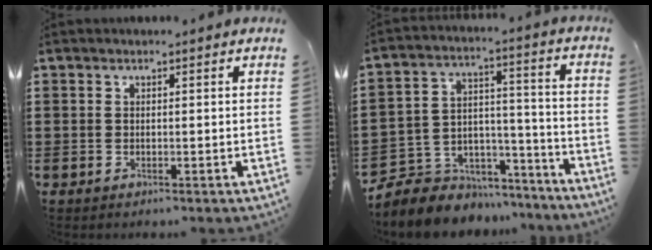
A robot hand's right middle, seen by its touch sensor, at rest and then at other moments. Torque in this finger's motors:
{"motor_torque": [0.43, -0.06, 0.20, 0.08]}